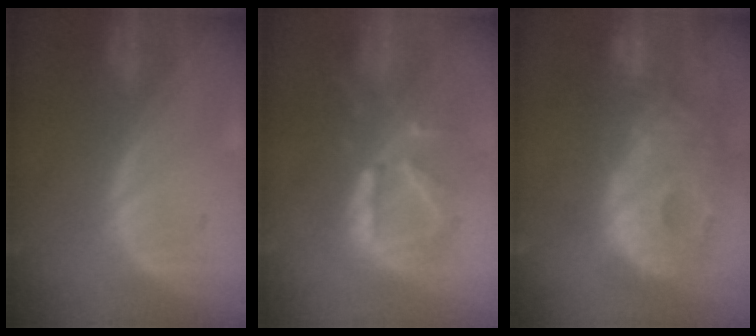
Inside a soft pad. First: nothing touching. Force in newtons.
{"total": 8.3, "press": 8.2, "slide": 0.8}
{"total": 14.1, "press": 12.2, "slide": 7.0}